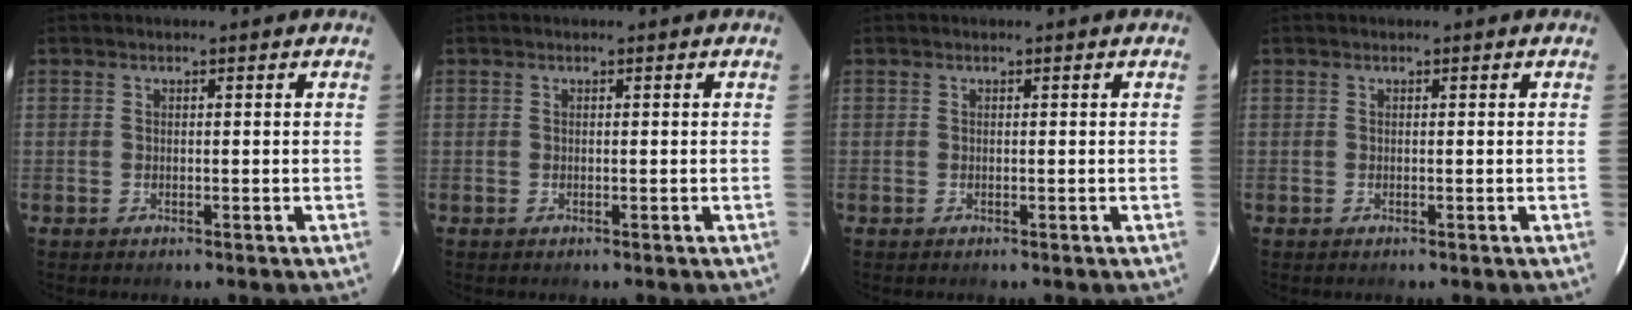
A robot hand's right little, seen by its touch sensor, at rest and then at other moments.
{"total": 0.0}
{"total": 0.0}
{"total": 0.0}